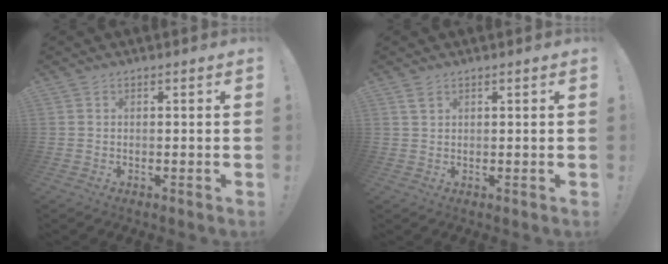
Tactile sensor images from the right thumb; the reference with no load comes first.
{"total": 2.5, "force": [1.5, 1.3, 1.4], "torque": [-0.026, 0.000, 0.029]}